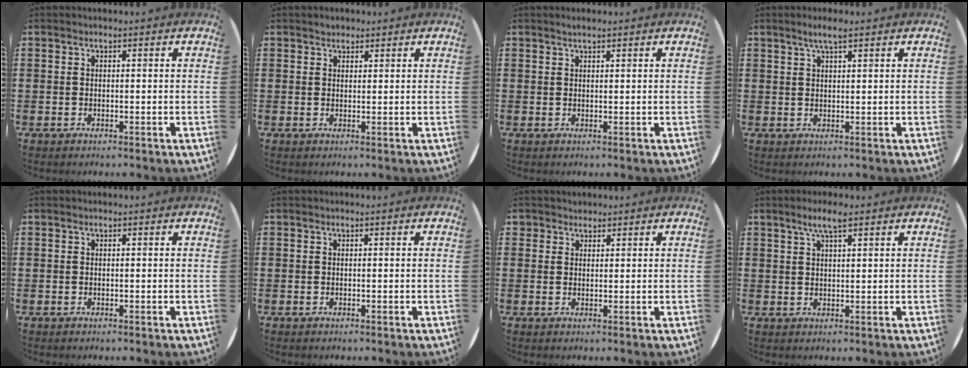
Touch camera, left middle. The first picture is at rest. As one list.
[{"total": 1.3, "force": [1.2, 0.5, 0.0], "torque": [0.007, 0.000, 0.021]}, {"total": 0.9, "force": [0.8, 0.1, 0.3], "torque": [-0.005, 0.002, 0.014]}, {"total": 2.7, "force": [2.0, 0.3, 1.8], "torque": [-0.036, 0.006, 0.034]}, {"total": 0.0}, {"total": 0.0}, {"total": 1.5, "force": [1.3, 0.7, -0.1], "torque": [0.001, 0.004, 0.027]}, {"total": 3.7, "force": [2.5, 0.7, 2.6], "torque": [-0.046, 0.004, 0.041]}]